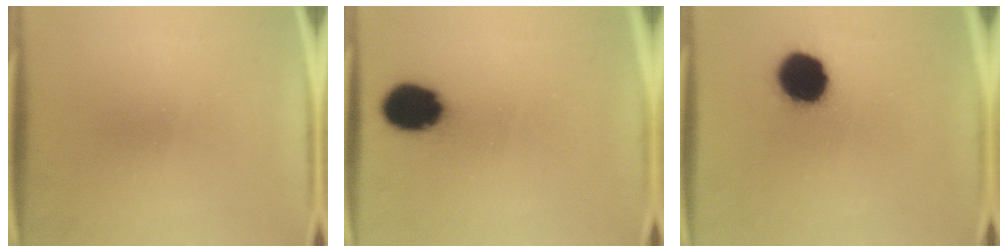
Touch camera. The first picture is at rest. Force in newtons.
{"total": 11.7}
{"total": 14.6}